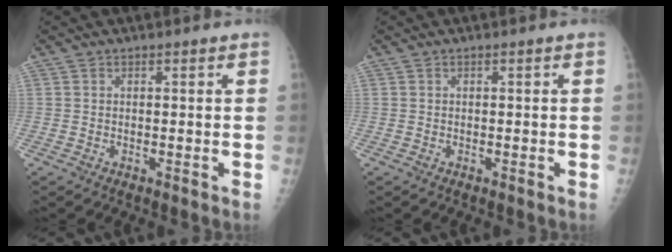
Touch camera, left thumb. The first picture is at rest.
{"total": 0.0}